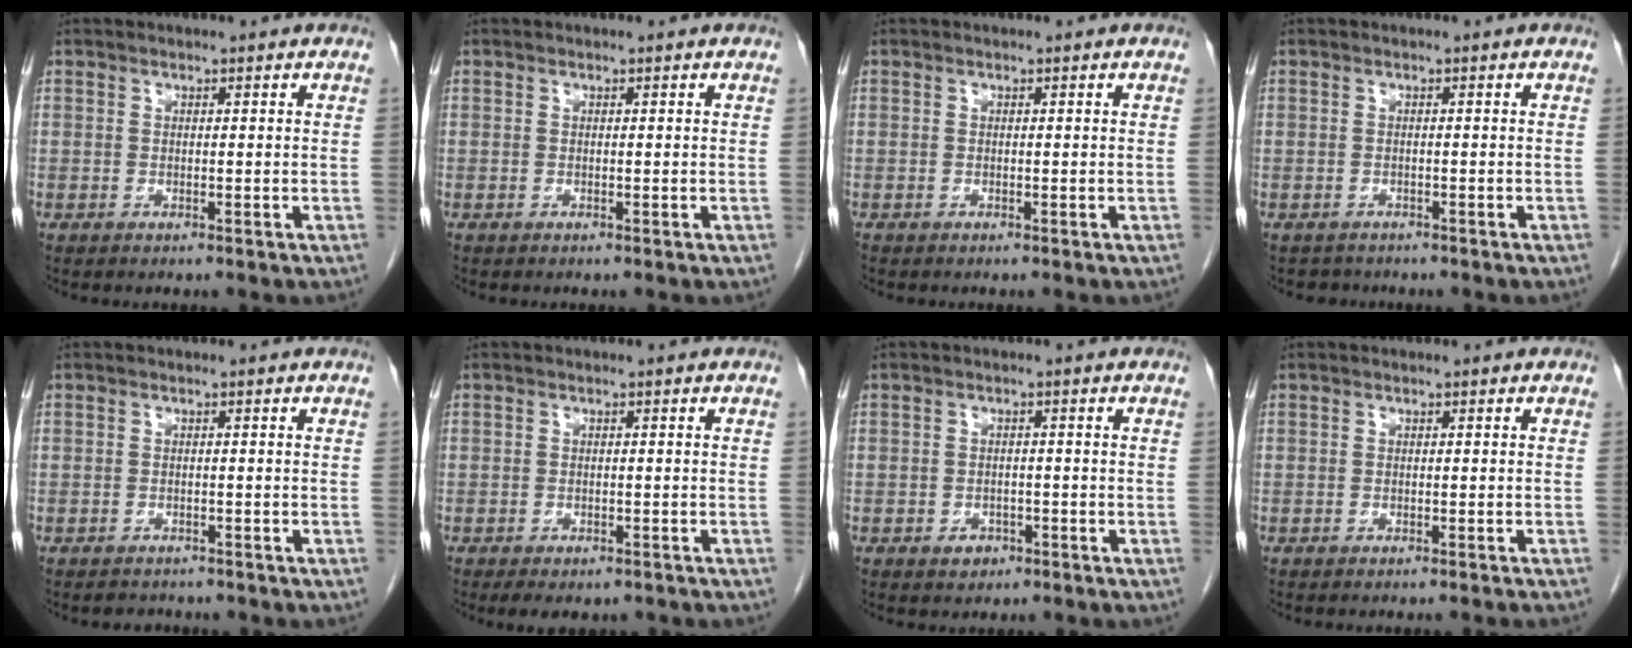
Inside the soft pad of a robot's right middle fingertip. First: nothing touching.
{"total": 0.0}
{"total": 0.0}
{"total": 1.7, "force": [-1.5, 0.8, -0.2], "torque": [-0.005, -0.001, -0.024]}
{"total": 1.7, "force": [-1.6, 0.6, -0.1], "torque": [-0.007, -0.005, -0.022]}
{"total": 4.9, "force": [-3.8, 2.3, 2.1], "torque": [-0.026, -0.003, -0.048]}
{"total": 2.1, "force": [-1.2, 1.5, 0.8], "torque": [-0.009, 0.005, -0.012]}
{"total": 2.8, "force": [-2.5, -0.3, 1.2], "torque": [-0.018, 0.001, -0.029]}